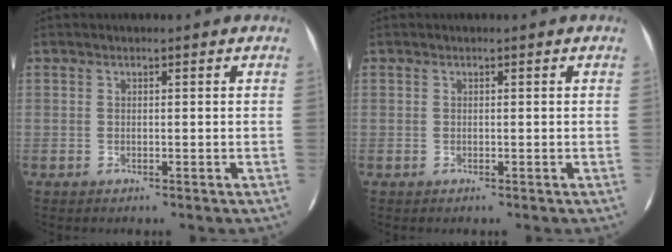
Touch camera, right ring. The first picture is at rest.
{"total": 0.0}